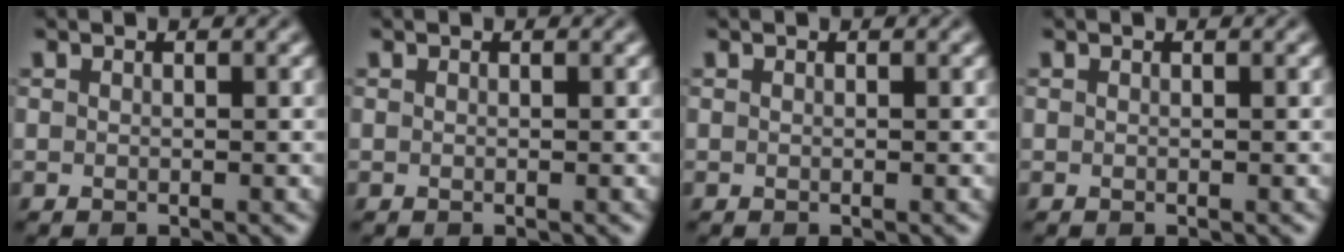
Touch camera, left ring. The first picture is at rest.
{"total": 0.0}
{"total": 0.0}
{"total": 0.0}